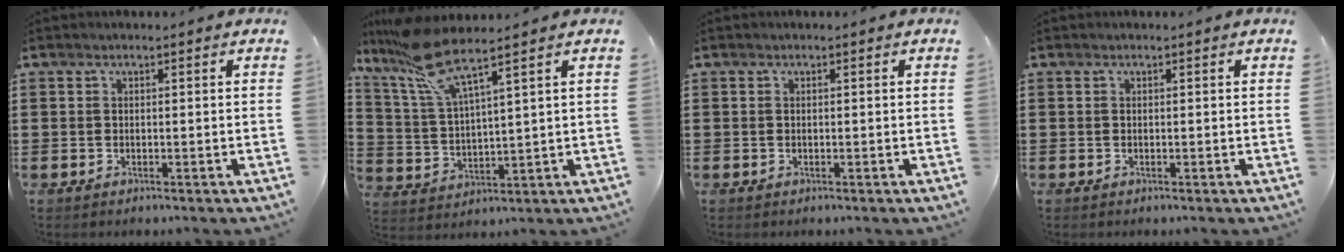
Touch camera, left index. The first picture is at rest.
{"total": 9.5, "force": [7.5, 1.3, 5.7], "torque": [-0.144, -0.027, 0.132]}
{"total": 0.0}
{"total": 0.0}